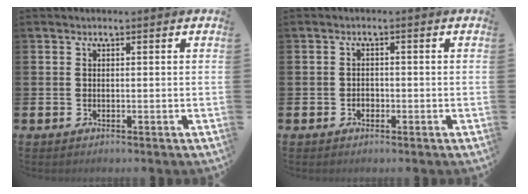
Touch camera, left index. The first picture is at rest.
{"total": 1.2, "force": [-0.6, 0.9, 0.5], "torque": [-0.010, 0.003, -0.014]}